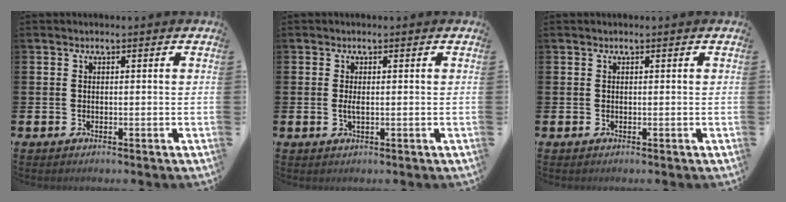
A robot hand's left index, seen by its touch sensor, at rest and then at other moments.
{"total": 1.3, "force": [0.0, 0.4, 1.2], "torque": [-0.021, 0.000, -0.002]}
{"total": 0.0}